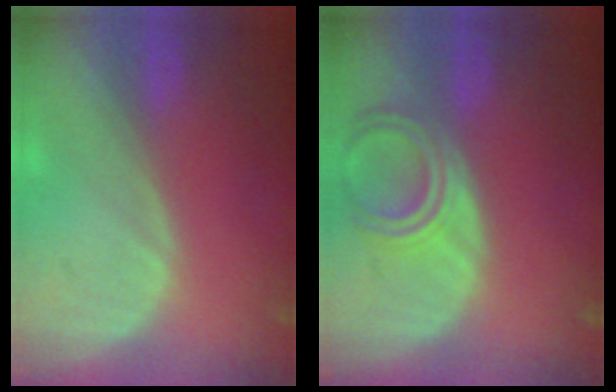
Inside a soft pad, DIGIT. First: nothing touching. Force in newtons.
{"total": 6.3, "press": 5.6, "slide": 2.8}